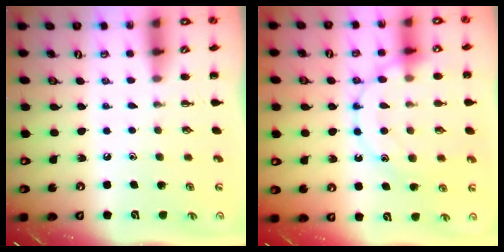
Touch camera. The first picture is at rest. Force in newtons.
{"total": 17.1, "press": 17.0, "slide": 1.1}